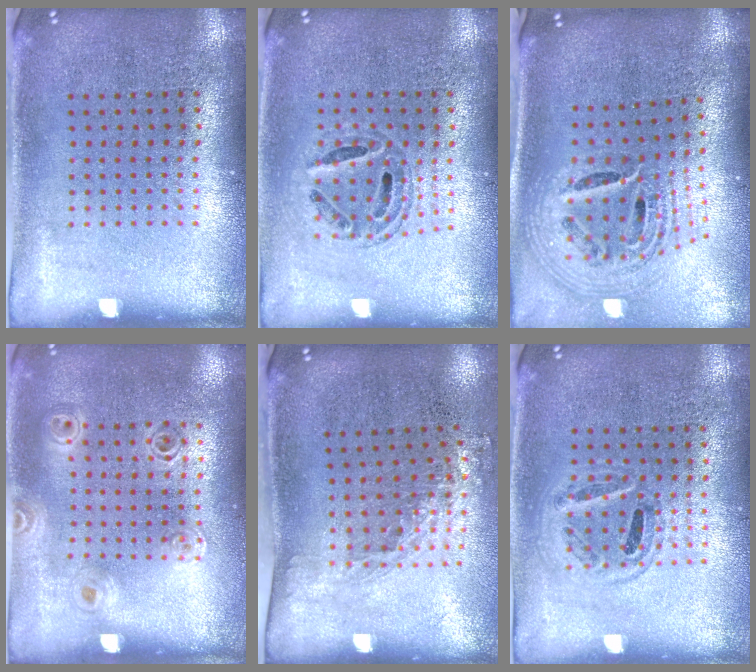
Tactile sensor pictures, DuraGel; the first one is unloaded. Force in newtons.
{"total": 0.7, "press": 0.7, "slide": 0.3}
{"total": 2.3, "press": 1.6, "slide": 1.7}
{"total": 1.0, "press": 1.0, "slide": 0.0}
{"total": 1.5, "press": 1.2, "slide": 1.0}
{"total": 0.8, "press": 0.8, "slide": 0.2}